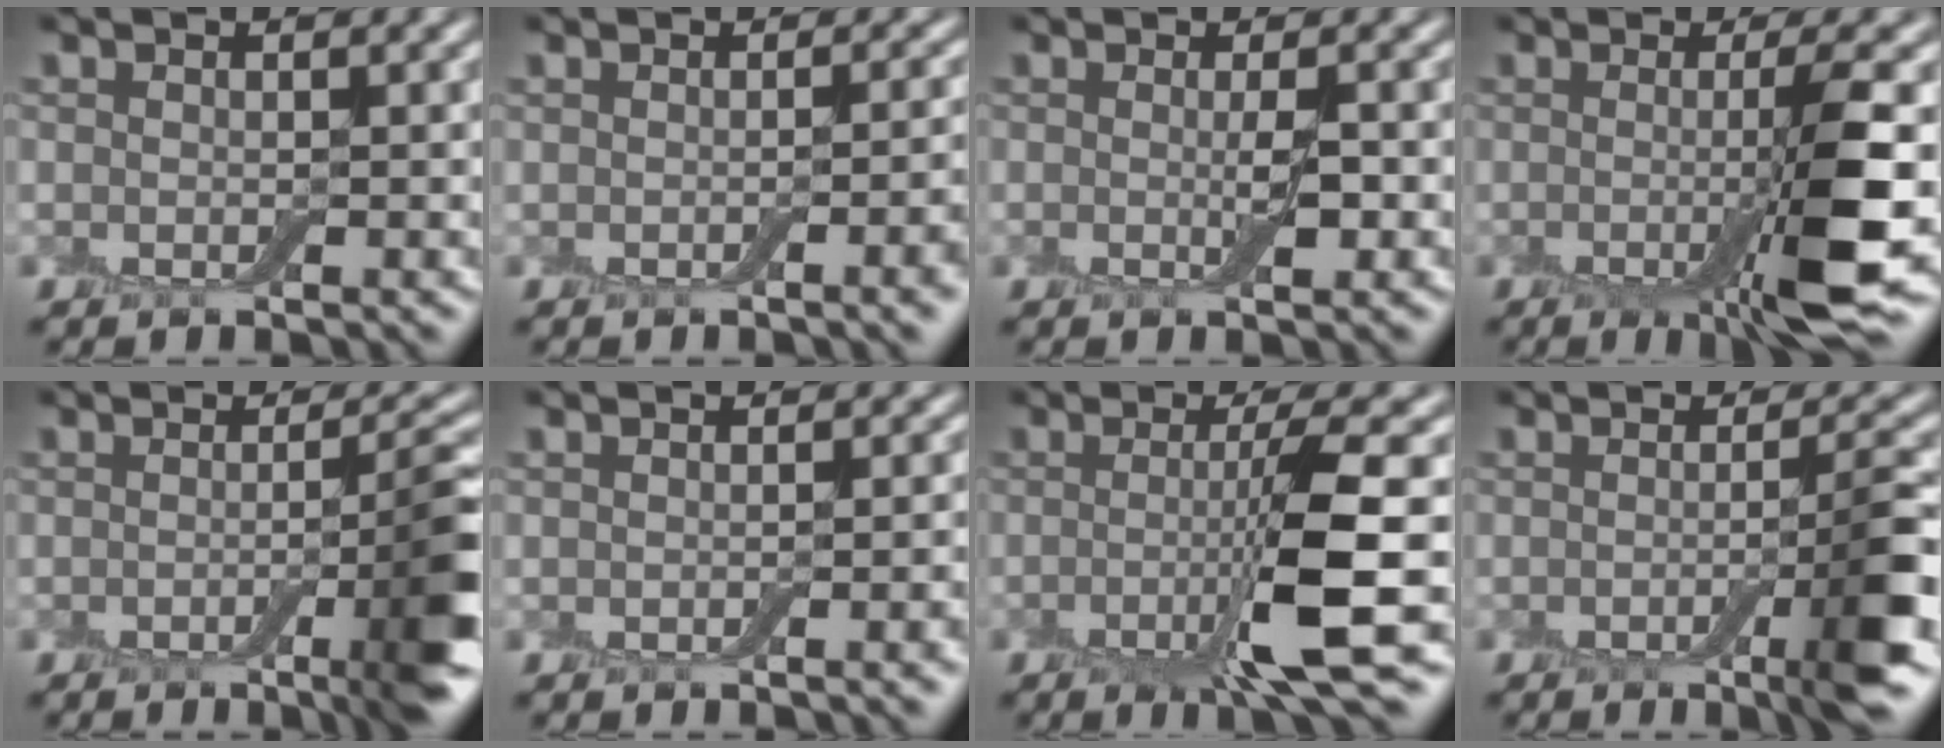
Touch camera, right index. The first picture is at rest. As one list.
[{"total": 3.0, "force": [-1.1, 0.7, 2.7], "torque": [-0.029, -0.004, -0.016]}, {"total": 1.4, "force": [0.0, 0.0, 1.4], "torque": [-0.027, -0.003, -0.003]}, {"total": 6.7, "force": [-1.2, 0.7, 6.5], "torque": [-0.105, -0.012, -0.019]}, {"total": 6.1, "force": [-1.9, 1.2, 5.7], "torque": [-0.074, -0.002, -0.030]}, {"total": 2.1, "force": [-0.7, 0.5, 1.9], "torque": [-0.024, -0.005, -0.009]}, {"total": 6.0, "force": [-1.2, 0.4, 5.9], "torque": [-0.099, -0.002, -0.026]}, {"total": 4.9, "force": [-1.6, 0.7, 4.6], "torque": [-0.066, -0.002, -0.029]}]